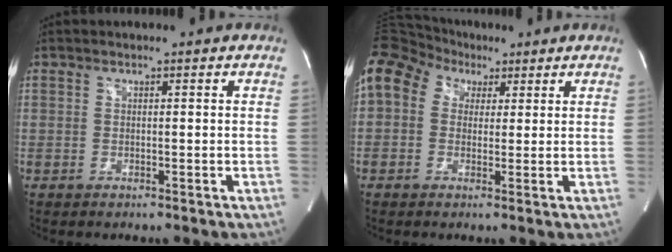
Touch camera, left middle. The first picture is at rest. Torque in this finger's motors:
{"motor_torque": [2.13, 0.01, 1.05, 0.21]}